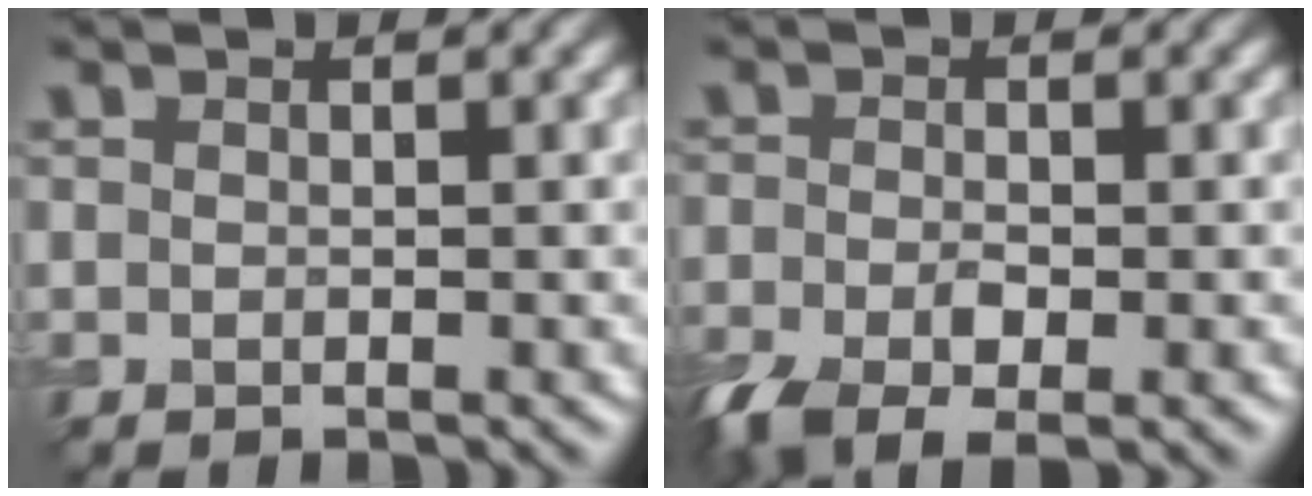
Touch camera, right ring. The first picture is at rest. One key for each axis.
{"total": 5.9, "fx": -3.0, "fy": 2.8, "fz": 4.2, "tx": -0.084, "ty": -0.012, "tz": -0.057}